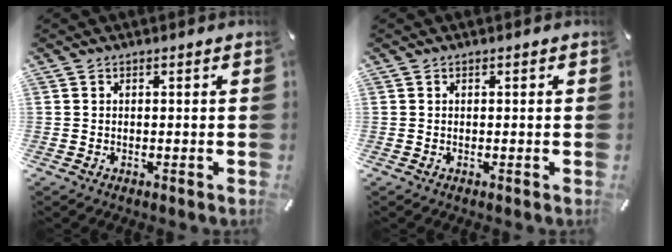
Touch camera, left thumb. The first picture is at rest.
{"total": 0.0}